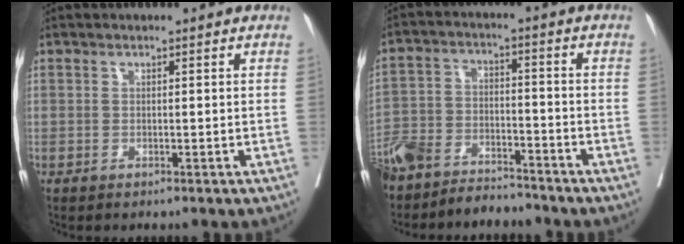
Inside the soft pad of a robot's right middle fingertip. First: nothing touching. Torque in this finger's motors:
{"motor_torque": [1.08, -1.06, 0.35, 0.21]}